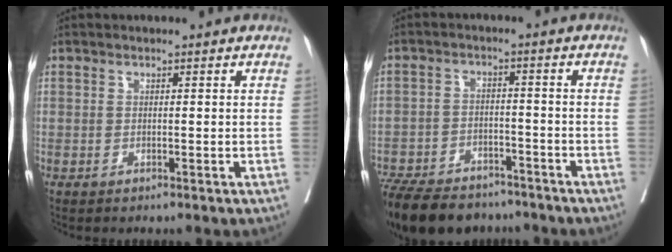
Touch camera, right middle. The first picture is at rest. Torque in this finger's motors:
{"motor_torque": [1.09, -1.05, 0.19, 0.09]}